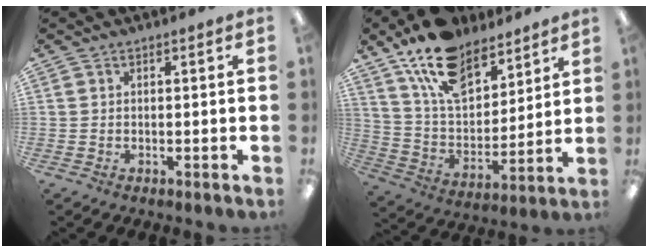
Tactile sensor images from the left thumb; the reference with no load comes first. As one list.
[{"total": 17.9, "force": [13.2, 8.9, 8.2], "torque": [-0.158, -0.070, 0.240]}]